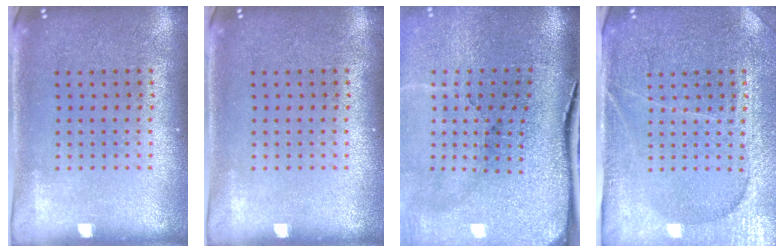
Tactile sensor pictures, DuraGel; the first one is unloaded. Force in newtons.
{"total": 0.0}
{"total": 5.0, "press": 3.9, "slide": 3.2}
{"total": 4.0, "press": 3.7, "slide": 1.6}